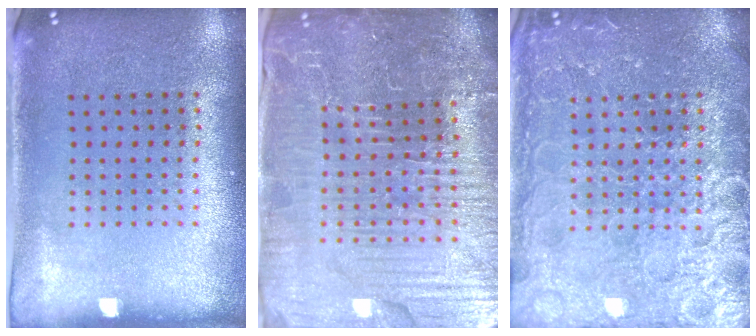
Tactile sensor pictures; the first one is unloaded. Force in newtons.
{"total": 6.4, "press": 5.8, "slide": 2.6}
{"total": 6.9, "press": 6.8, "slide": 0.9}